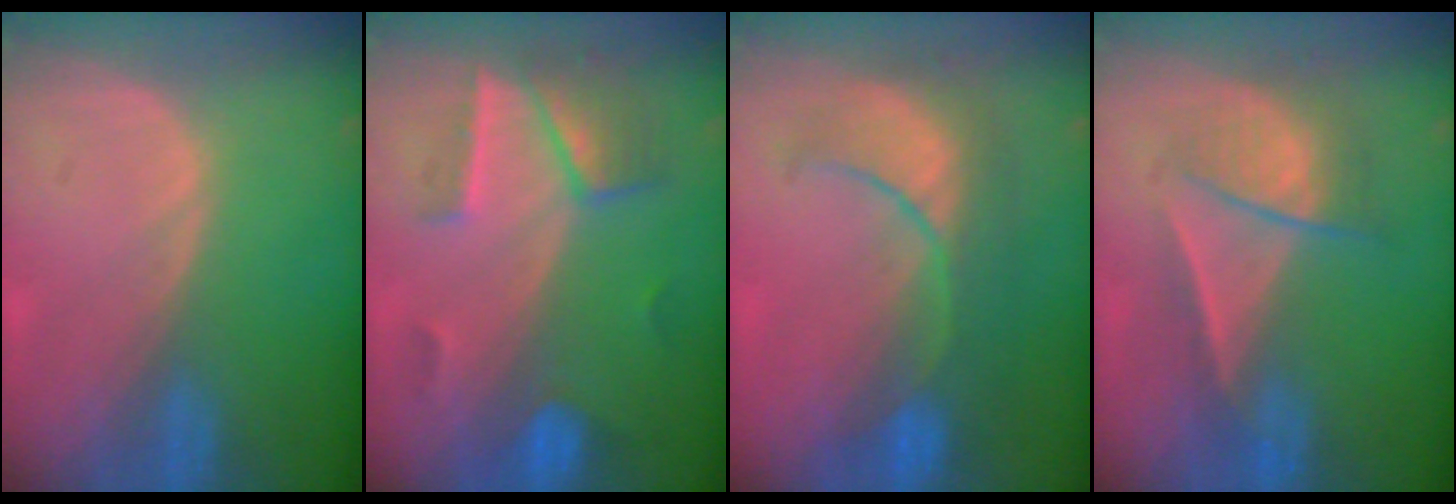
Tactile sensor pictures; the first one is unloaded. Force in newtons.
{"total": 7.2, "press": 6.4, "slide": 3.4}
{"total": 8.9, "press": 8.5, "slide": 2.6}
{"total": 6.4, "press": 6.1, "slide": 2.1}